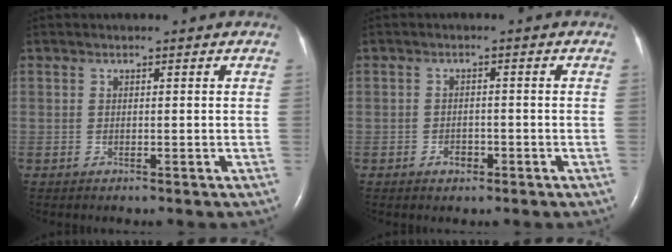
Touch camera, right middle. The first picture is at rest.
{"total": 1.9, "force": [-1.1, 1.2, 1.0], "torque": [-0.015, 0.004, -0.016]}